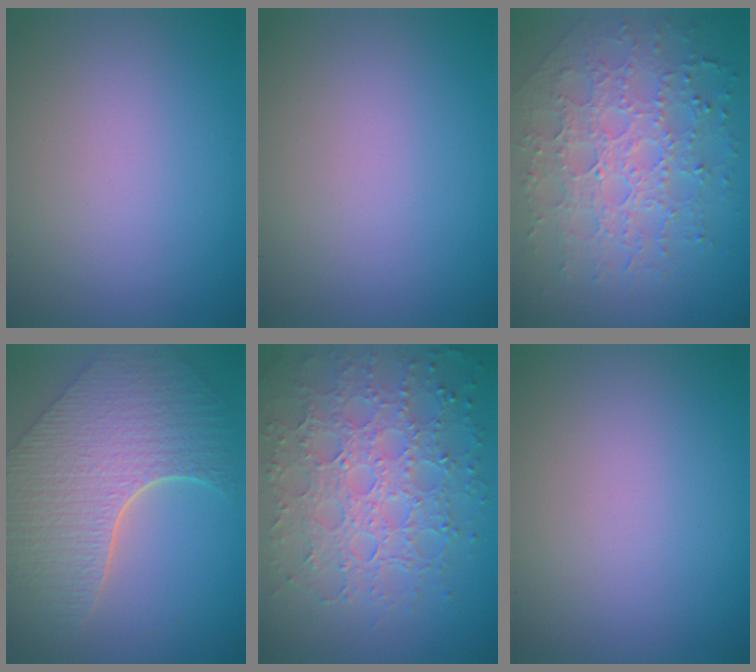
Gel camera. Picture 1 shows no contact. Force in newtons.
{"total": 0.0}
{"total": 7.2, "press": 5.2, "slide": 5.0}
{"total": 8.4, "press": 6.1, "slide": 5.7}
{"total": 7.9, "press": 6.0, "slide": 5.2}
{"total": 0.0}